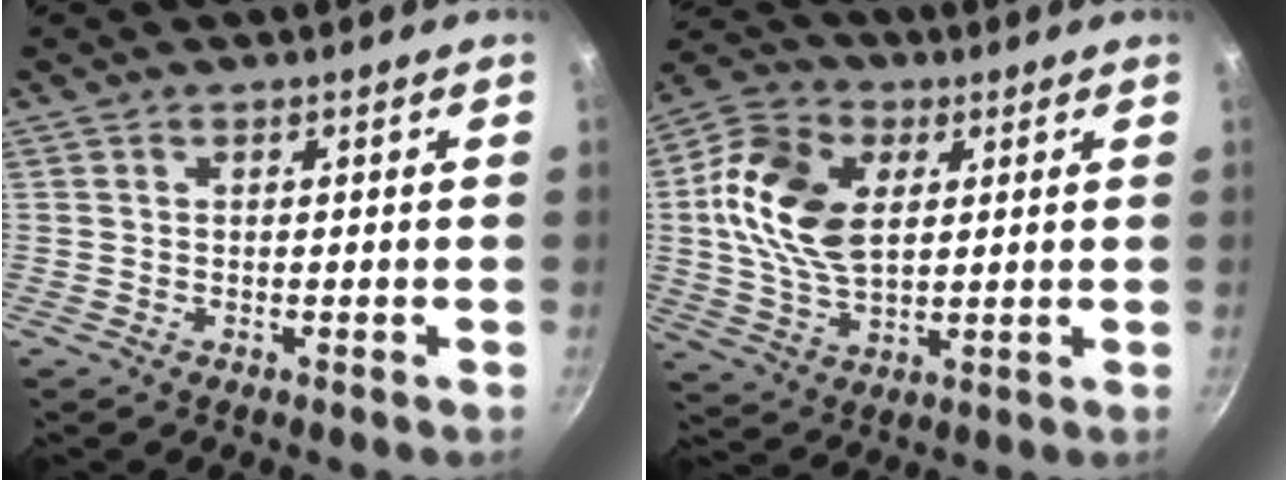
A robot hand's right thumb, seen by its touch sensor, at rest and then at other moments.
{"total": 4.8, "force": [1.0, 4.3, 1.9], "torque": [-0.015, -0.001, 0.001]}